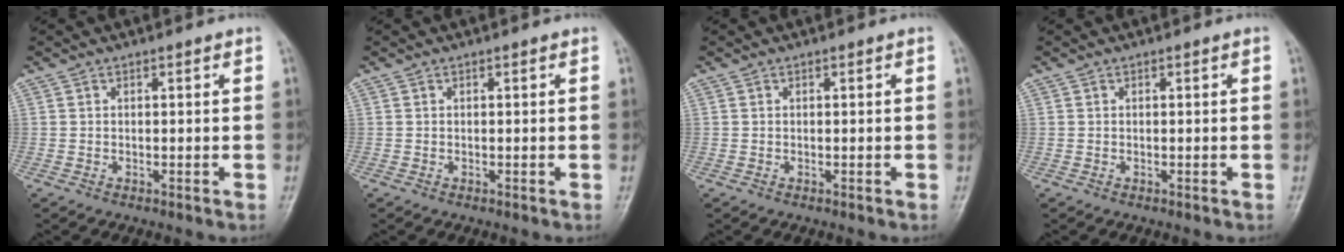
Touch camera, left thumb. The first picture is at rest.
{"total": 0.0}
{"total": 0.0}
{"total": 0.0}